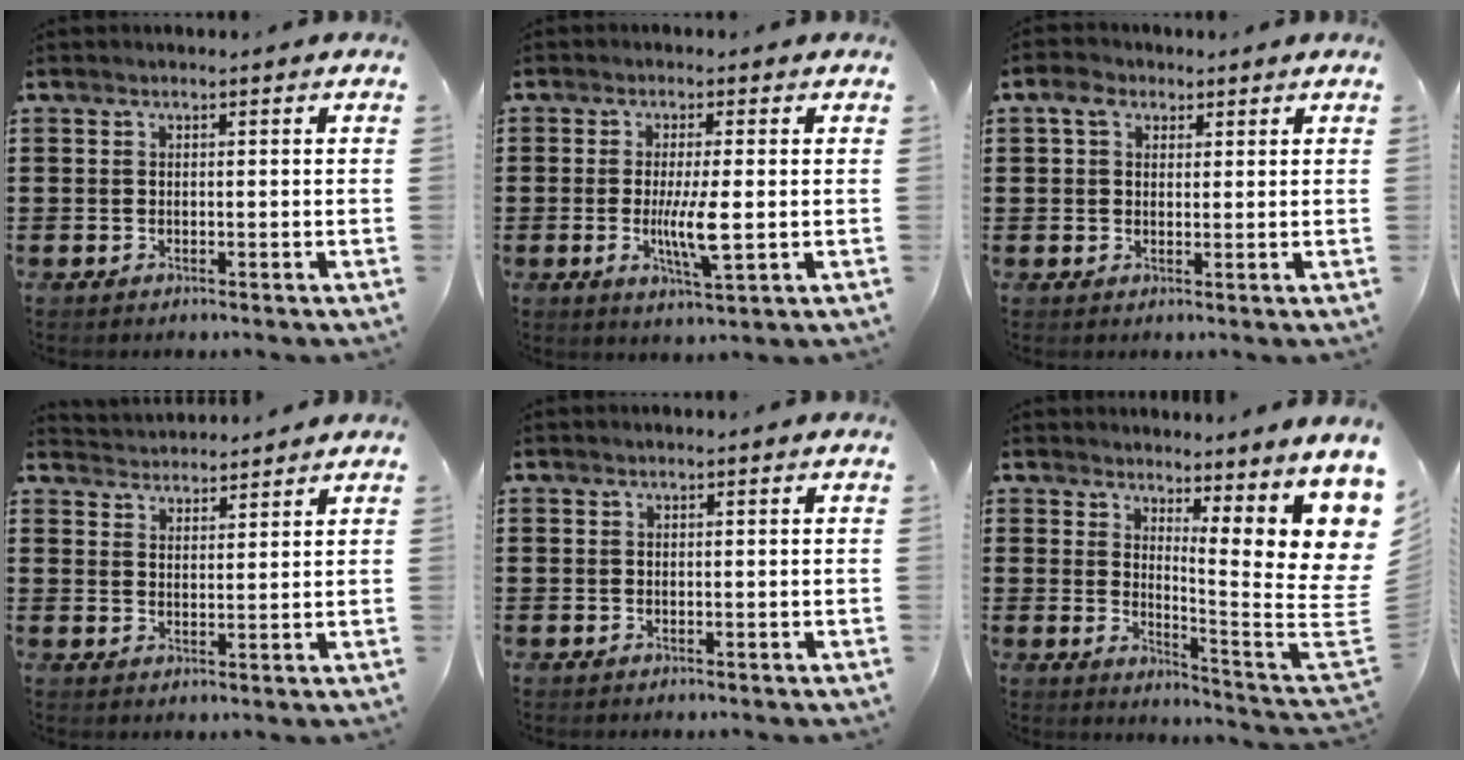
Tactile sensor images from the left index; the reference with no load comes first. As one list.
[{"total": 6.1, "force": [-0.6, 1.0, 5.9], "torque": [-0.117, -0.009, -0.015]}, {"total": 3.5, "force": [2.0, 2.4, 1.6], "torque": [-0.043, 0.015, 0.033]}, {"total": 3.1, "force": [3.0, 0.1, -0.7], "torque": [0.002, -0.011, 0.056]}, {"total": 0.0}, {"total": 9.0, "force": [5.4, 1.5, 7.0], "torque": [-0.109, -0.065, 0.092]}]